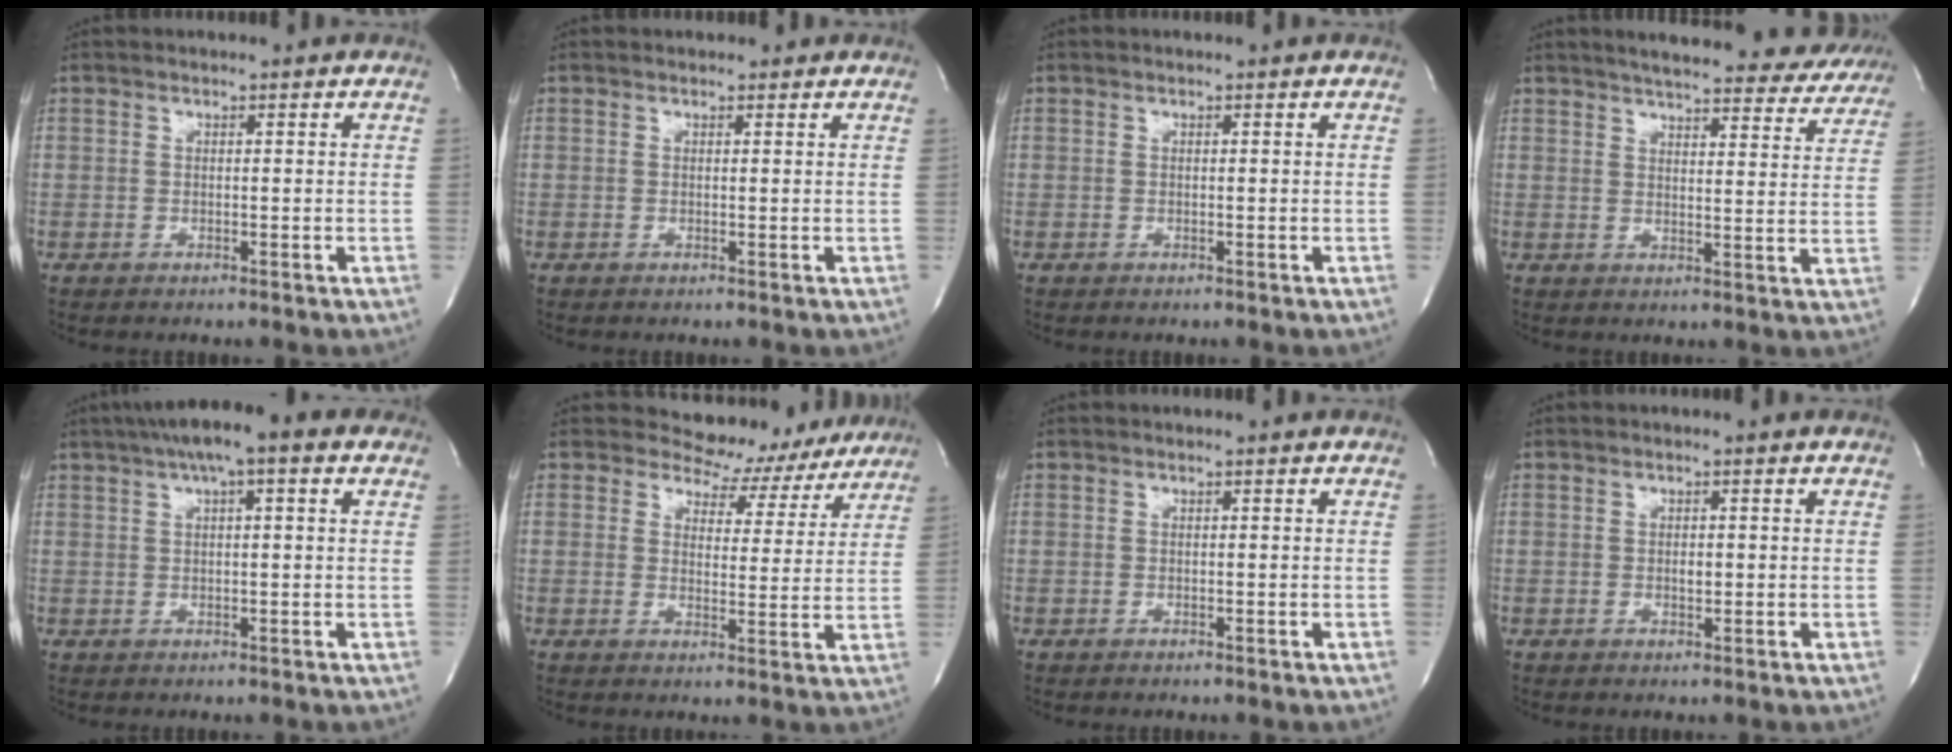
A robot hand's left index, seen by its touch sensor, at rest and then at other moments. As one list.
[{"total": 0.8, "force": [0.6, 0.6, 0.1], "torque": [-0.003, 0.008, 0.006]}, {"total": 0.0}, {"total": 22.7, "force": [20.8, 4.5, 7.8], "torque": [-0.107, -0.031, 0.241]}, {"total": 9.1, "force": [5.4, 1.9, 7.1], "torque": [-0.112, 0.039, 0.075]}, {"total": 11.0, "force": [10.1, 4.3, -0.3], "torque": [0.031, -0.009, 0.099]}, {"total": 0.0}, {"total": 1.0, "force": [0.0, 0.5, 0.9], "torque": [-0.016, 0.000, 0.001]}]